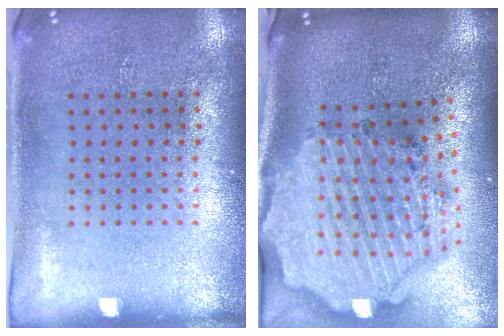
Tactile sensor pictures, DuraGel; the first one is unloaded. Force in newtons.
{"total": 3.5, "press": 3.0, "slide": 1.8}